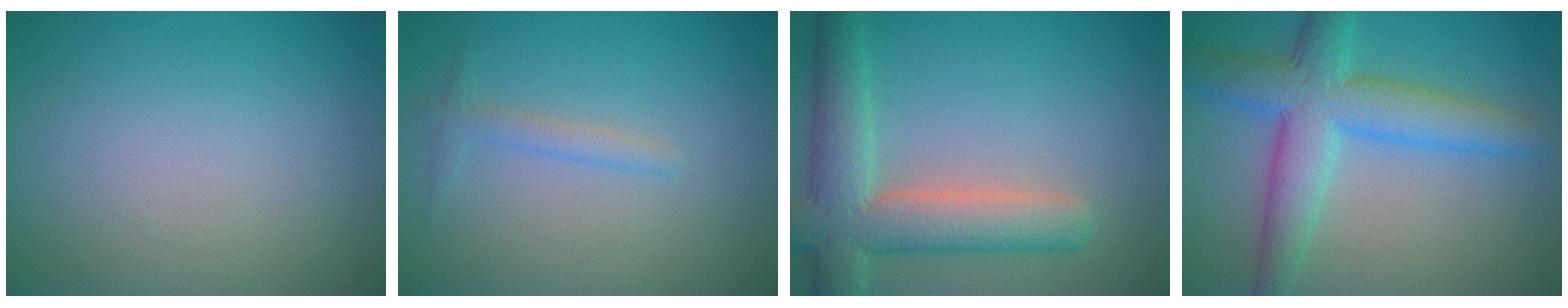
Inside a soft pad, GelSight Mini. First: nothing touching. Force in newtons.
{"total": 1.4, "press": 1.4, "slide": 0.0}
{"total": 7.7, "press": 7.7, "slide": 0.7}
{"total": 7.5, "press": 7.5, "slide": 0.2}